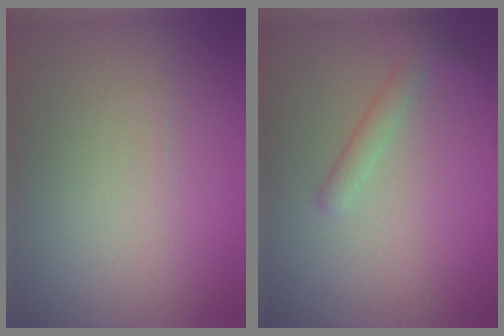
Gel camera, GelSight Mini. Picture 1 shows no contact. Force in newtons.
{"total": 1.7, "press": 1.7, "slide": 0.1}